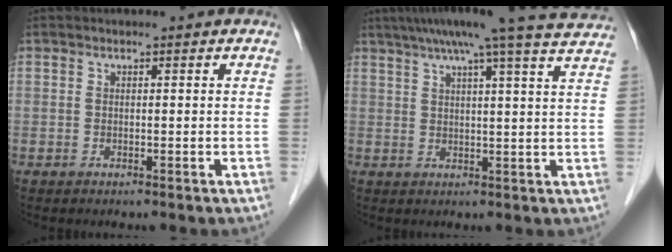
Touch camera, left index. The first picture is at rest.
{"total": 18.5, "force": [16.0, -0.9, 9.4], "torque": [-0.152, 0.006, 0.198]}